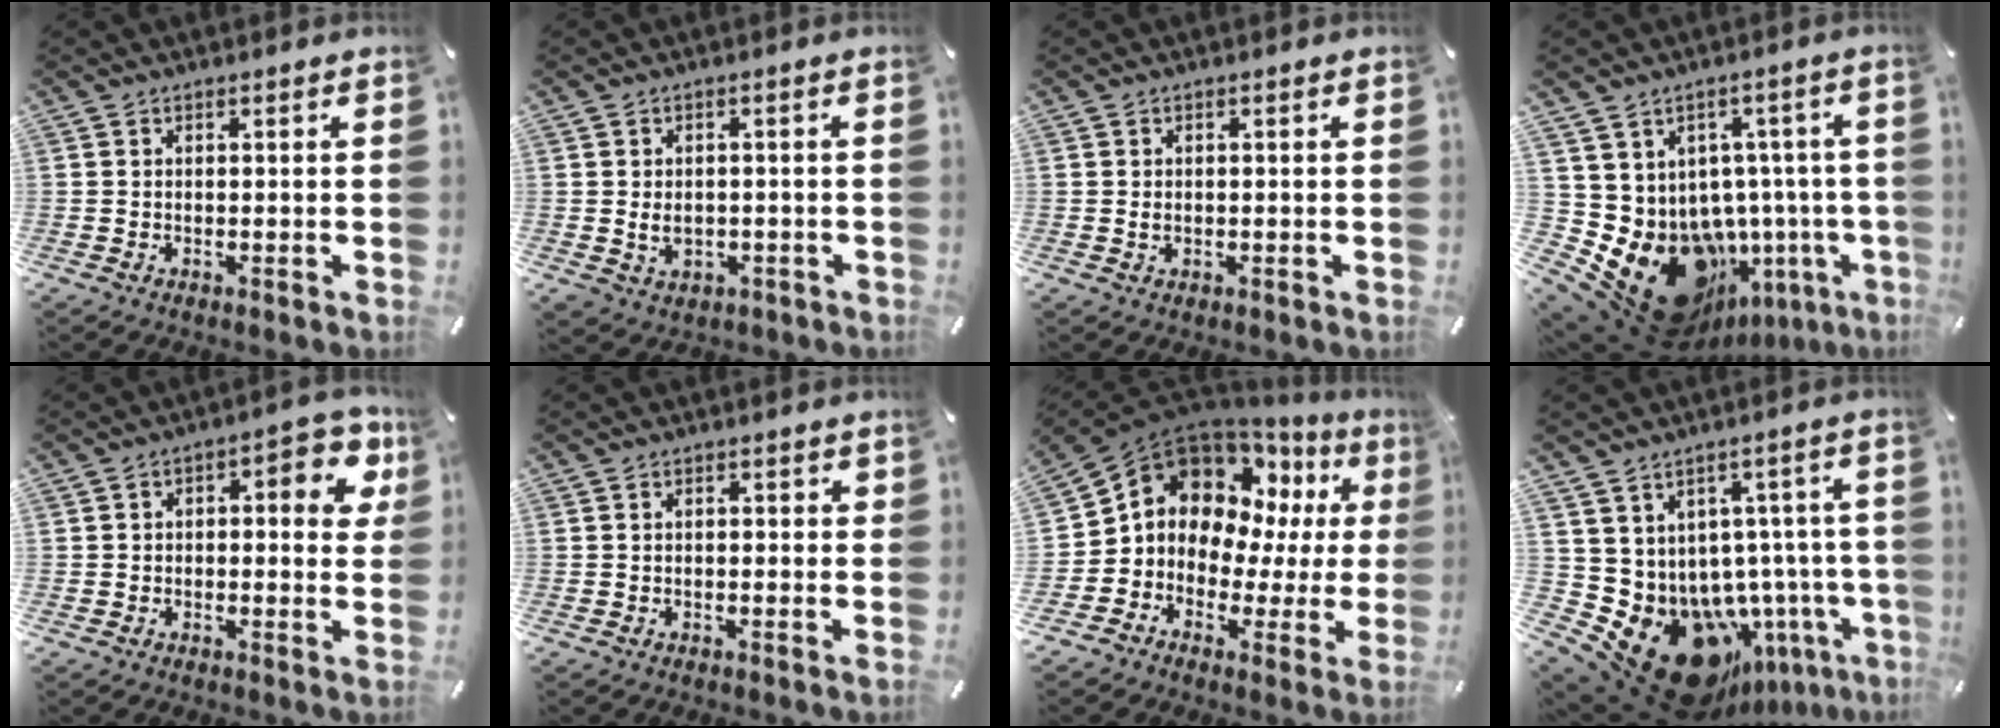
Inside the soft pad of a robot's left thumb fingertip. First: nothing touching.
{"total": 3.7, "force": [-0.5, 3.2, 1.8], "torque": [-0.033, -0.001, -0.012]}
{"total": 1.0, "force": [0.0, 0.8, 0.7], "torque": [-0.015, 0.003, -0.002]}
{"total": 18.5, "force": [-8.2, 11.5, 12.0], "torque": [-0.202, 0.008, -0.110]}
{"total": 7.6, "force": [1.6, 4.6, 5.9], "torque": [-0.066, -0.006, 0.018]}
{"total": 1.0, "force": [-0.1, 0.6, 0.7], "torque": [-0.013, 0.005, -0.005]}
{"total": 12.2, "force": [4.8, 9.9, 5.1], "torque": [-0.101, -0.046, 0.087]}
{"total": 20.8, "force": [-10.8, 12.2, 12.9], "torque": [-0.184, 0.032, -0.141]}